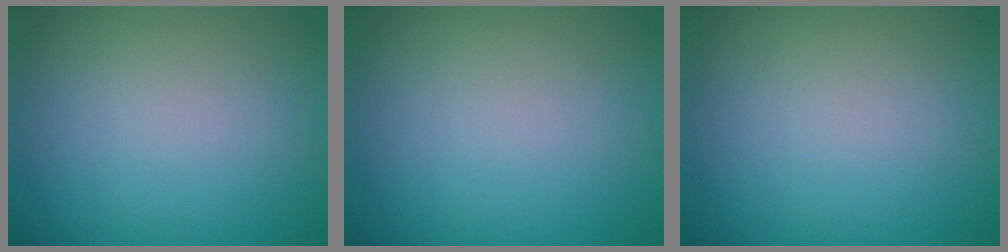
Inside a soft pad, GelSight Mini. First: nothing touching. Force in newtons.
{"total": 0.0}
{"total": 0.0}